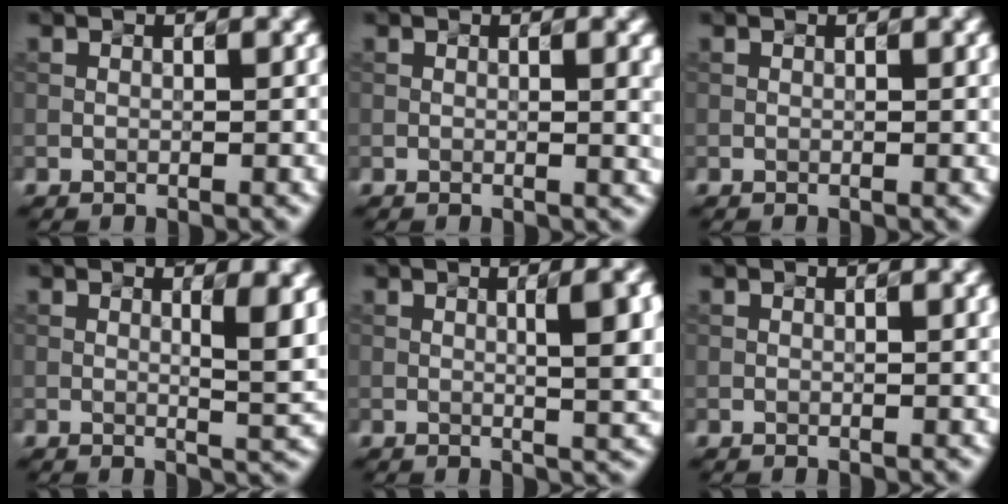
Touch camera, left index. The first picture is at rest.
{"total": 2.4, "force": [0.3, 0.7, 2.3], "torque": [-0.019, 0.004, 0.007]}
{"total": 1.1, "force": [0.2, 0.3, 1.0], "torque": [-0.010, 0.004, 0.001]}
{"total": 4.0, "force": [0.9, 0.9, 3.8], "torque": [-0.045, -0.004, 0.020]}
{"total": 6.0, "force": [0.8, 1.7, 5.7], "torque": [-0.058, 0.010, 0.018]}
{"total": 1.5, "force": [0.3, 0.5, 1.4], "torque": [-0.012, 0.006, 0.003]}